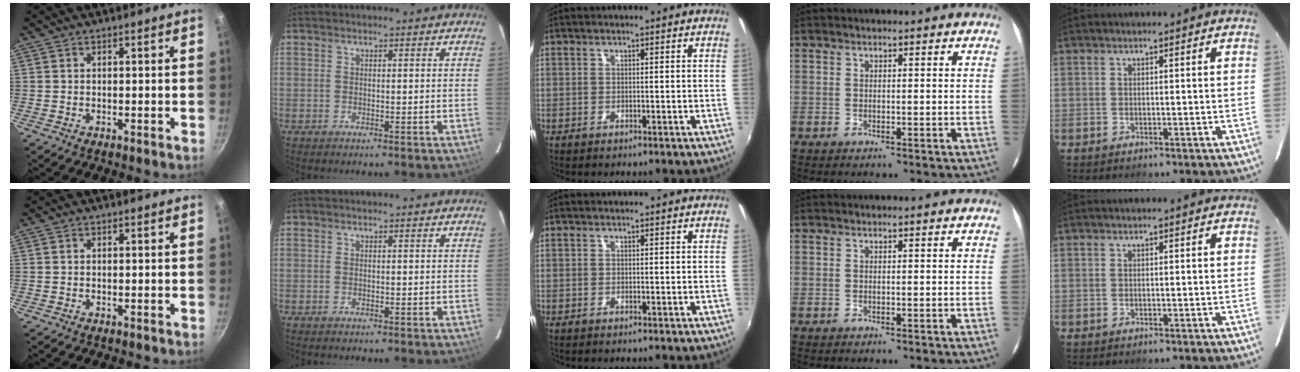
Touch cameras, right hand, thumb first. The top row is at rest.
{}